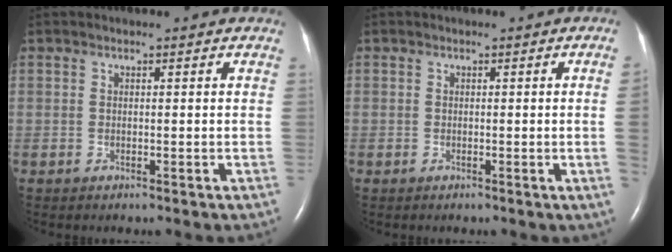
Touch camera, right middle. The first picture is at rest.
{"total": 1.9, "force": [-0.2, -0.9, 1.7], "torque": [-0.020, -0.001, -0.002]}